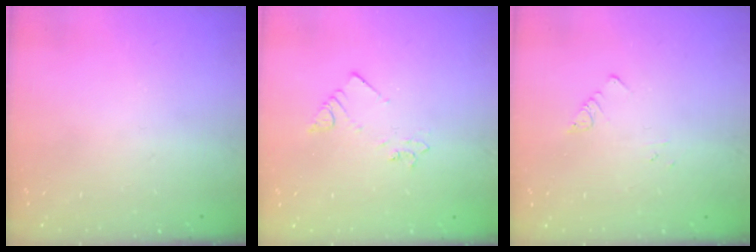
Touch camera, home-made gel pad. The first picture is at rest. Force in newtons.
{"total": 2.1, "press": 2.1, "slide": 0.4}
{"total": 1.8, "press": 1.8, "slide": 0.2}